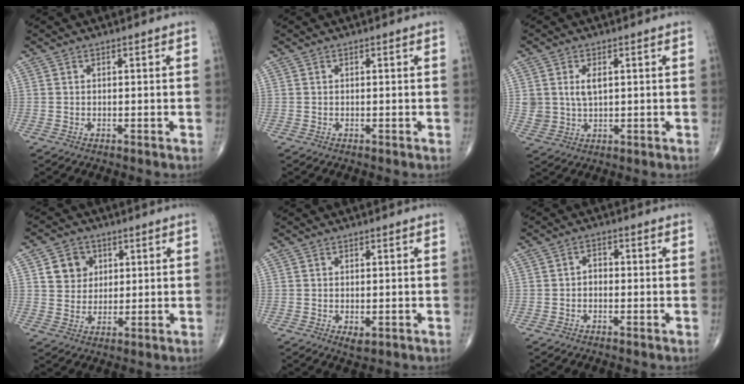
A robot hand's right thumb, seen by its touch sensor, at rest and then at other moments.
{"total": 0.0}
{"total": 4.9, "force": [1.3, 3.0, 3.6], "torque": [-0.062, -0.007, 0.032]}
{"total": 6.5, "force": [2.2, 5.7, 2.2], "torque": [-0.009, -0.006, 0.038]}
{"total": 2.0, "force": [-0.6, 1.0, 1.7], "torque": [-0.025, -0.004, -0.006]}
{"total": 2.1, "force": [-0.4, 1.6, 1.4], "torque": [-0.010, 0.012, -0.014]}